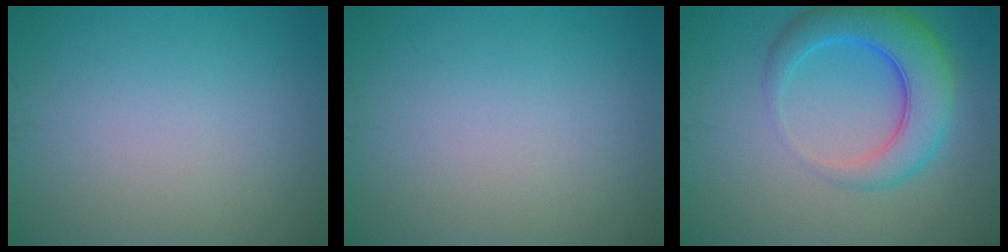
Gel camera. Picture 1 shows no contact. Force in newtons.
{"total": 0.0}
{"total": 6.6, "press": 6.5, "slide": 0.4}